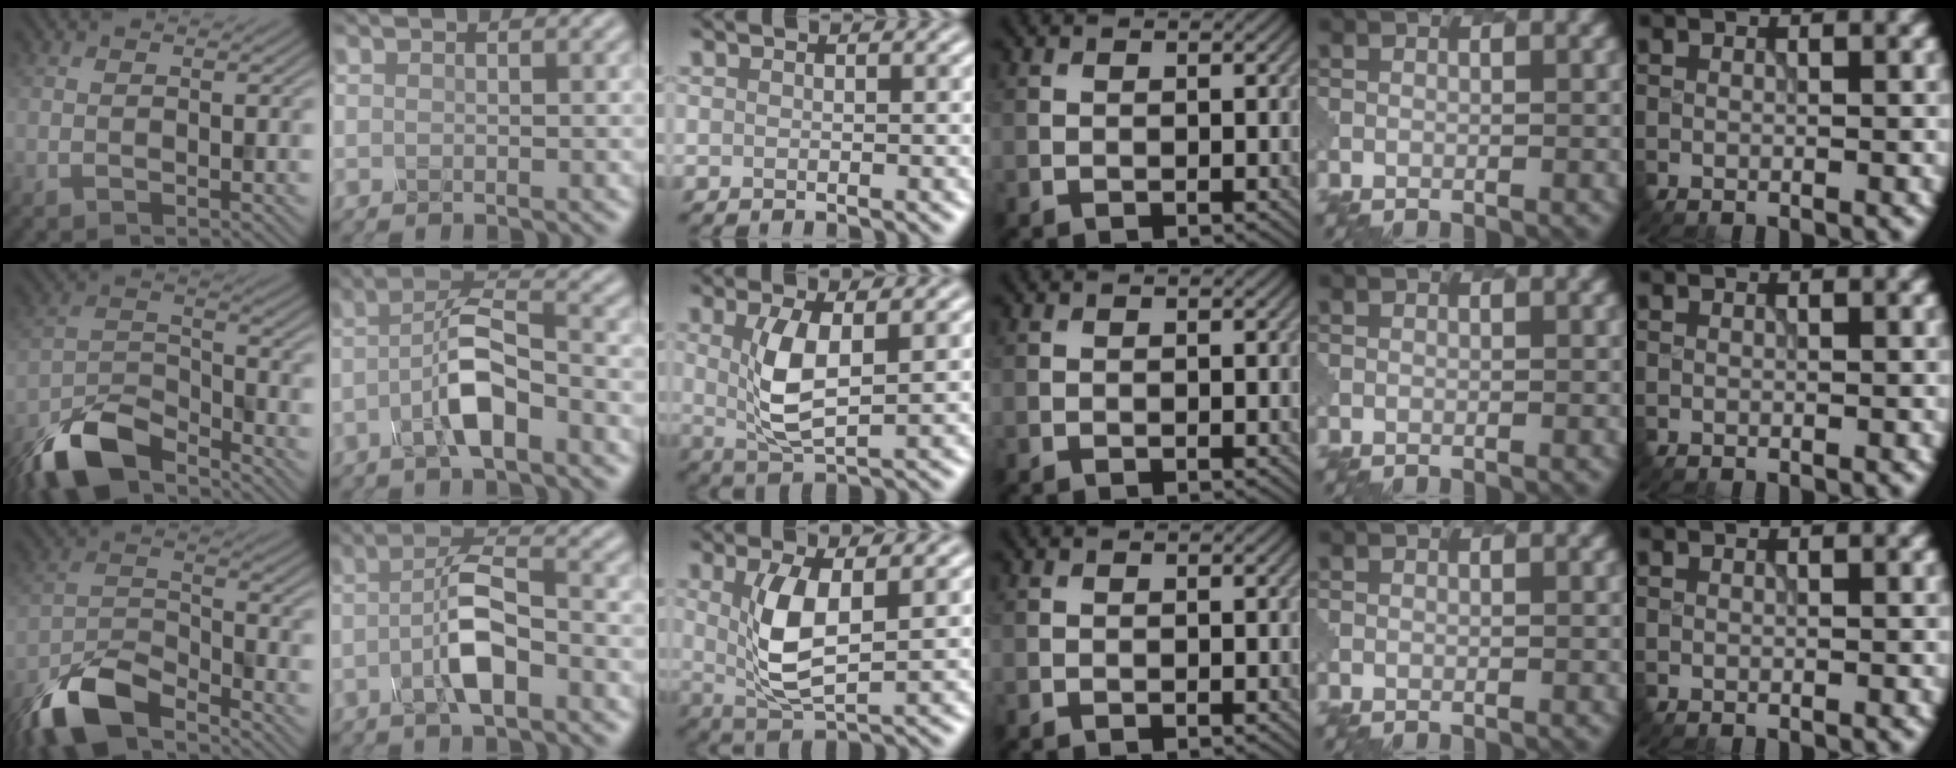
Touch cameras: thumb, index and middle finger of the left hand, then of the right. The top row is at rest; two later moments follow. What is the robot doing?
{"motion": "press", "object": "mechanical pencil"}